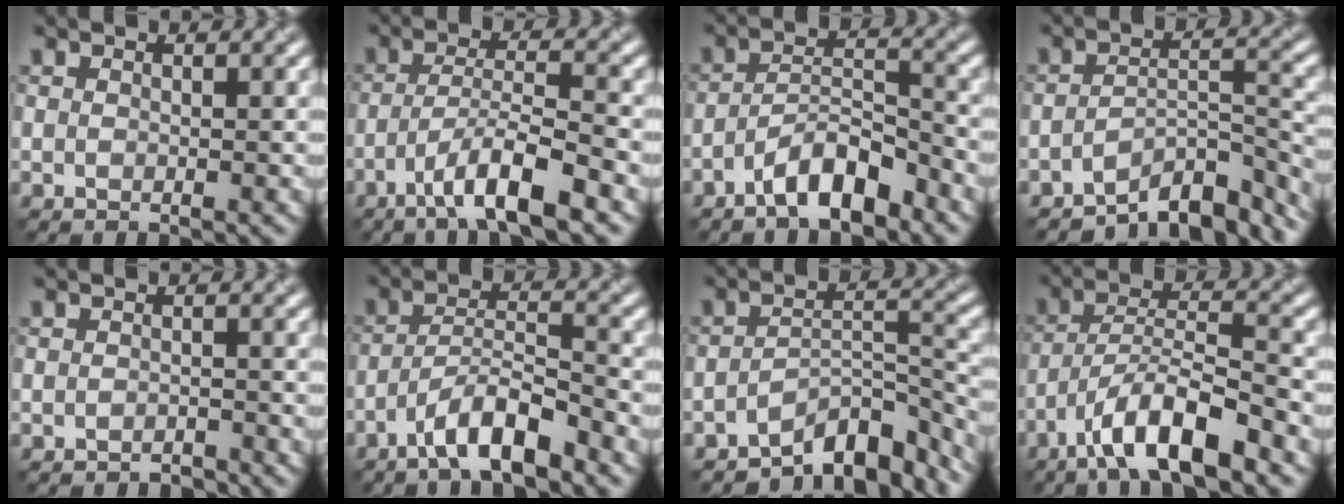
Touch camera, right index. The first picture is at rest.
{"total": 6.1, "force": [-3.5, 1.0, 5.0], "torque": [-0.083, 0.008, -0.065]}
{"total": 5.1, "force": [-3.4, 1.6, 3.5], "torque": [-0.059, 0.009, -0.064]}
{"total": 6.9, "force": [-5.7, 2.0, 3.4], "torque": [-0.036, -0.002, -0.088]}
{"total": 1.2, "force": [-1.2, 0.3, 0.1], "torque": [0.000, 0.001, -0.019]}
{"total": 5.4, "force": [-3.7, 1.1, 3.8], "torque": [-0.064, 0.009, -0.070]}
{"total": 7.4, "force": [-5.9, 2.6, 3.6], "torque": [-0.035, -0.003, -0.095]}
{"total": 7.5, "force": [-4.9, 1.7, 5.4], "torque": [-0.092, 0.012, -0.088]}